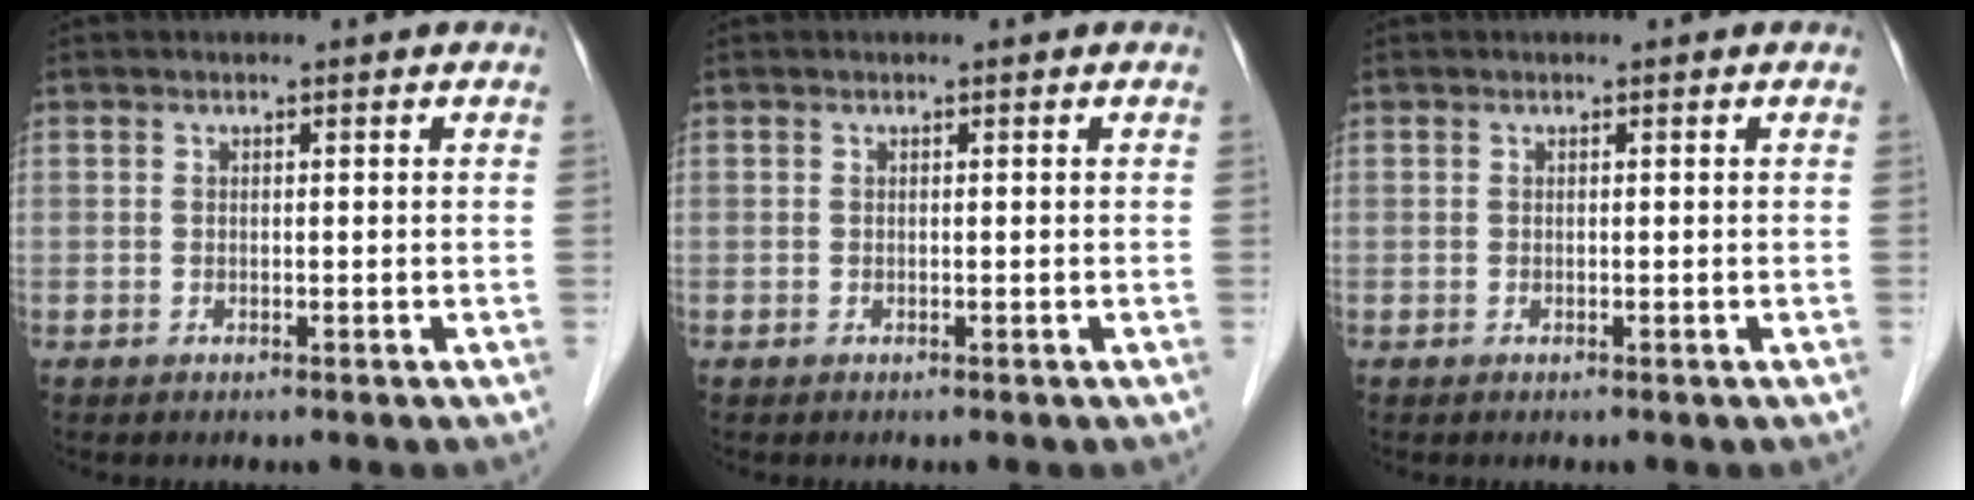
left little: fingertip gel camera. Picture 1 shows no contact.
{"total": 0.0}
{"total": 0.0}